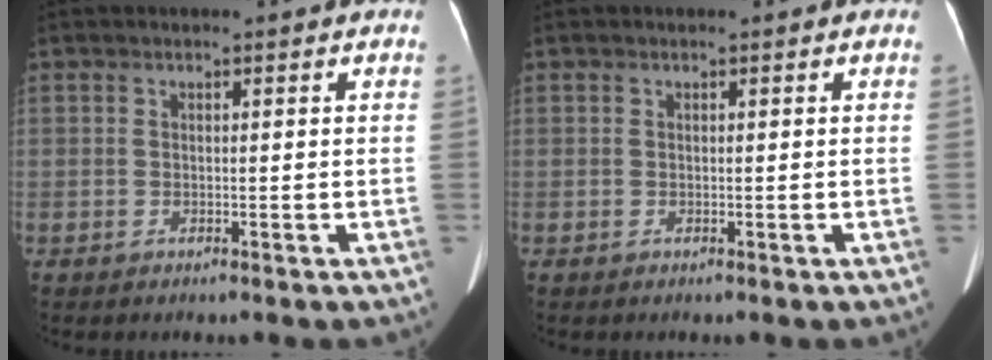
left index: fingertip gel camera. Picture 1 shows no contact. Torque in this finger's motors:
{"motor_torque": [0.02, 0.08, 0.00, 0.01]}